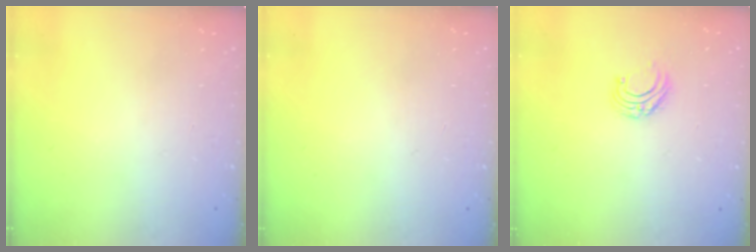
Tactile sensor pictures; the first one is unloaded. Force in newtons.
{"total": 0.0}
{"total": 5.2, "press": 5.2, "slide": 0.5}